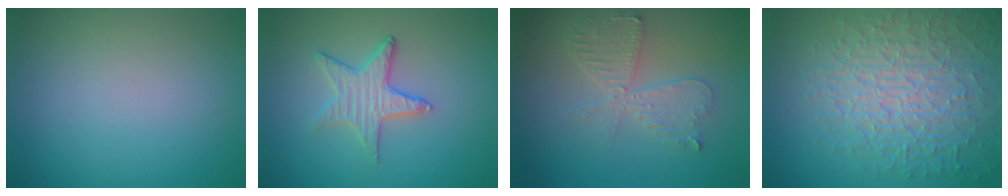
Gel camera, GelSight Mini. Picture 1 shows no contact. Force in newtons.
{"total": 3.1, "press": 2.9, "slide": 1.1}
{"total": 4.0, "press": 3.4, "slide": 2.0}
{"total": 9.0, "press": 6.3, "slide": 6.4}